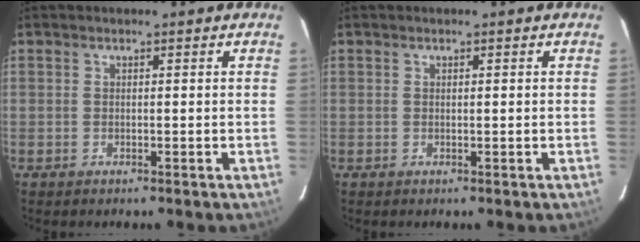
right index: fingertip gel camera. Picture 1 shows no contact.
{"total": 0.0}